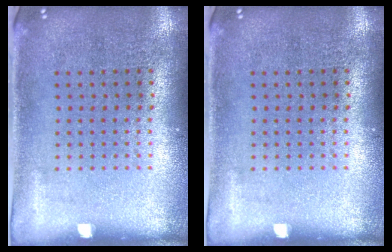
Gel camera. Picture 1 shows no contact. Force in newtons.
{"total": 0.0}